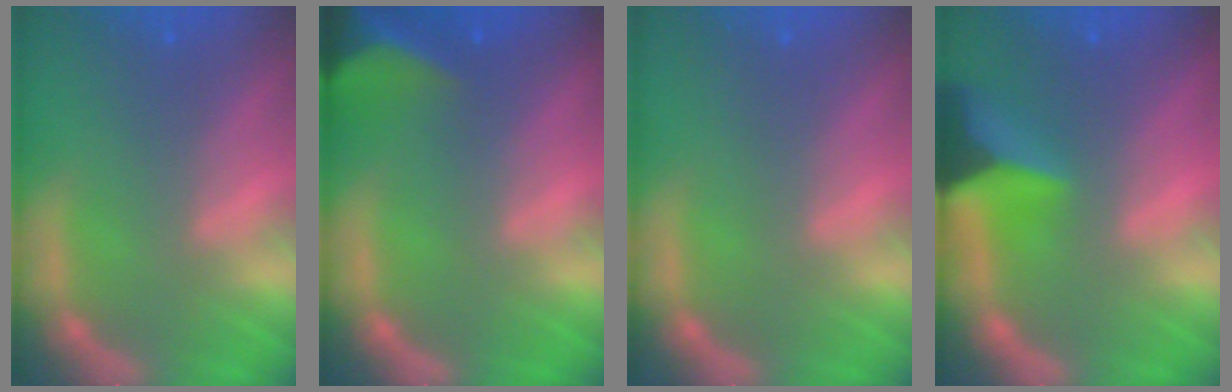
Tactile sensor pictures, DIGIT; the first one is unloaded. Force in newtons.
{"total": 8.5}
{"total": 0.0}
{"total": 7.0}